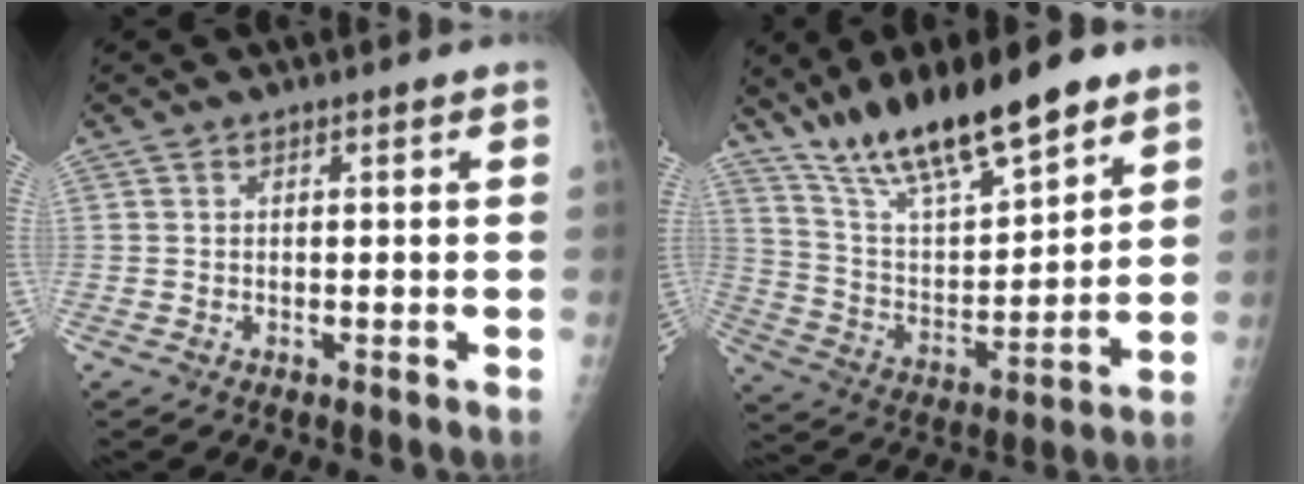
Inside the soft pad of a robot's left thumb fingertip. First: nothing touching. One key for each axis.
{"total": 19.8, "fx": 14.5, "fy": 5.3, "fz": 12.3, "tx": -0.183, "ty": -0.065, "tz": 0.261}